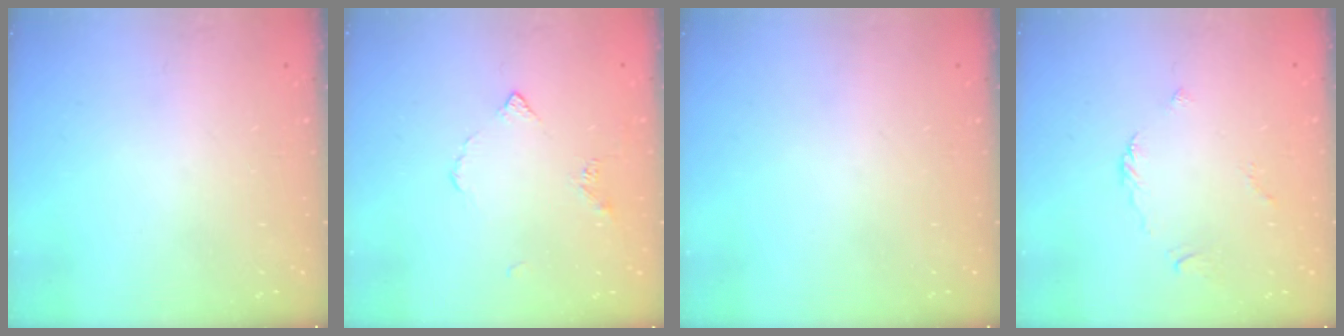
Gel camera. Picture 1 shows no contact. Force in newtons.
{"total": 3.8, "press": 3.7, "slide": 0.7}
{"total": 0.0}
{"total": 2.7, "press": 2.7, "slide": 0.5}